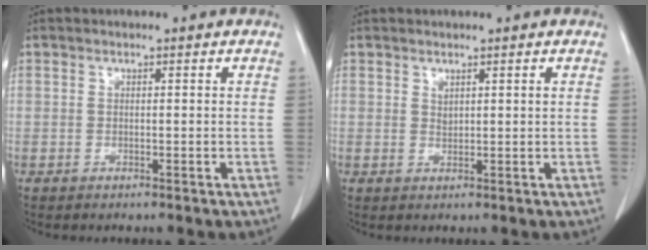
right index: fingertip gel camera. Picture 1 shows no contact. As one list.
[{"total": 1.1, "force": [0.6, 0.2, 1.0], "torque": [-0.021, -0.002, 0.015]}]